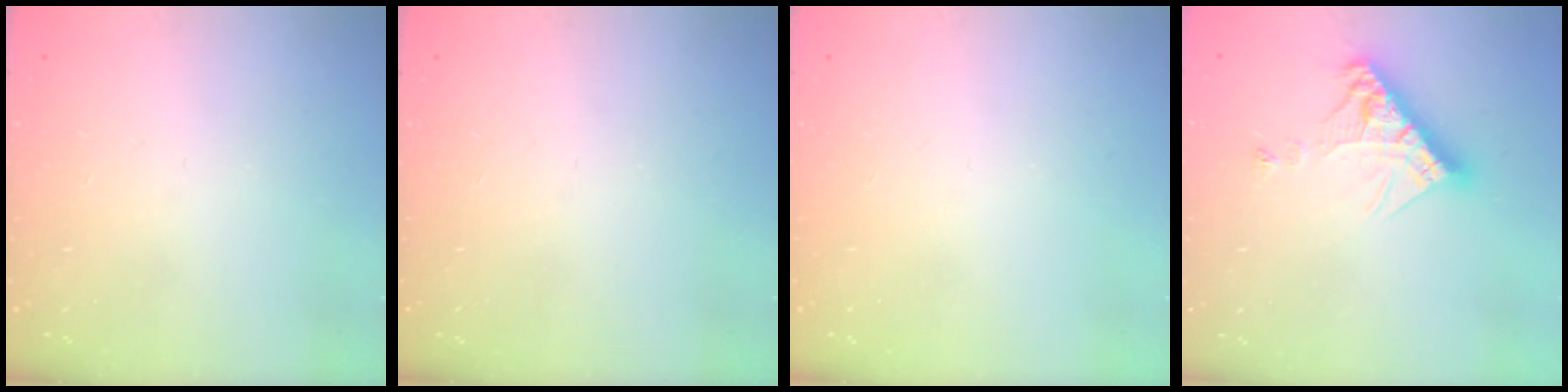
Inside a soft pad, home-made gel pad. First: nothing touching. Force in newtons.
{"total": 0.0}
{"total": 0.0}
{"total": 11.3, "press": 11.2, "slide": 1.0}